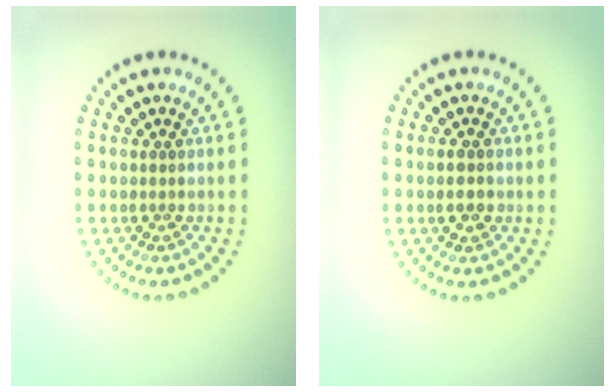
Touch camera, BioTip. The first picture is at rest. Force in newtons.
{"total": 1.4, "press": 1.4, "slide": 0.2}